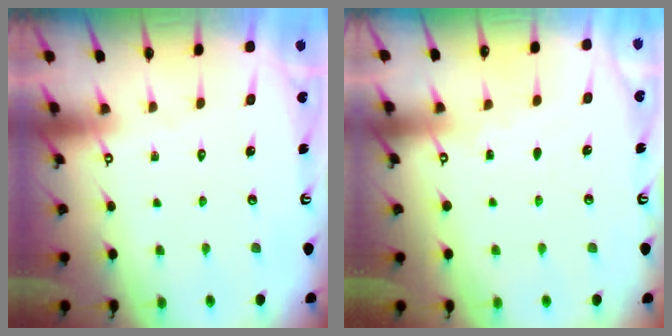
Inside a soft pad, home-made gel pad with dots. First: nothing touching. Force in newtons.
{"total": 2.4, "press": 2.4, "slide": 0.3}